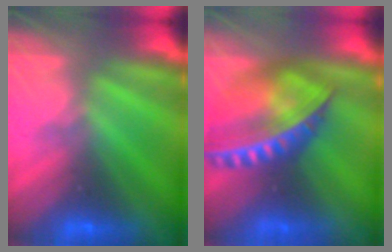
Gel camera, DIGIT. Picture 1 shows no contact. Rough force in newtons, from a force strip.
{"total": 13.7}